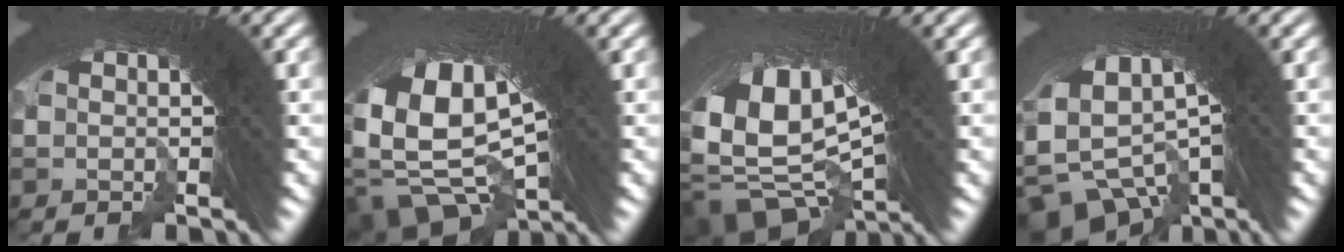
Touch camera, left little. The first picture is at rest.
{"total": 15.0, "force": [-2.9, 10.5, 10.4], "torque": [-0.235, -0.058, -0.033]}
{"total": 17.0, "force": [-1.5, 11.4, 12.5], "torque": [-0.275, -0.054, -0.007]}
{"total": 14.2, "force": [-2.4, 10.8, 8.8], "torque": [-0.203, -0.040, -0.033]}